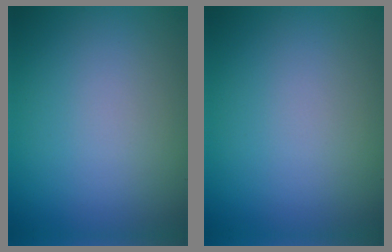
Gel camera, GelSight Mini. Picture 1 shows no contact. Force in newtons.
{"total": 0.0}